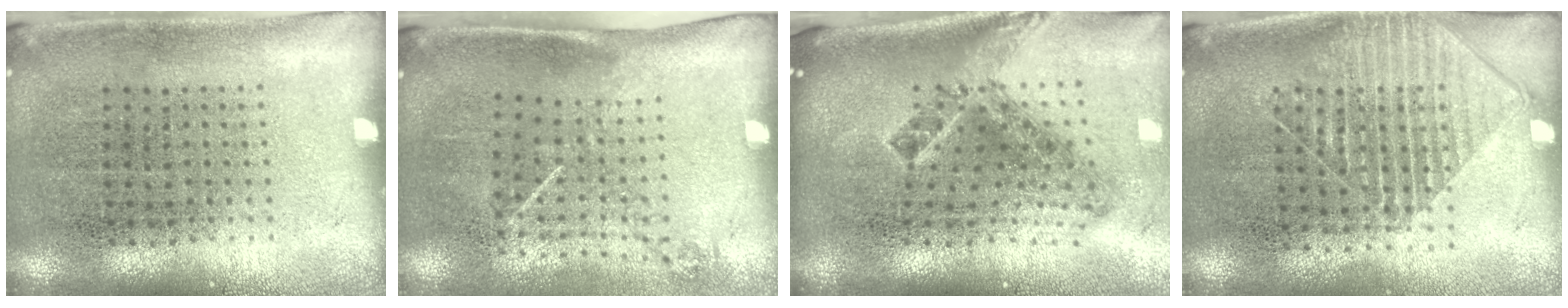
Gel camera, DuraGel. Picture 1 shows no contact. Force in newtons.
{"total": 1.3, "press": 0.9, "slide": 0.9}
{"total": 2.2, "press": 1.4, "slide": 1.7}
{"total": 1.4, "press": 1.2, "slide": 0.8}